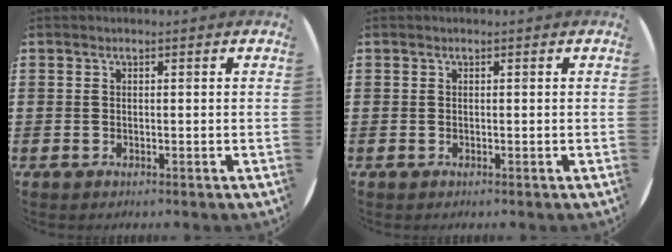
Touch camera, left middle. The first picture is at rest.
{"total": 0.0}